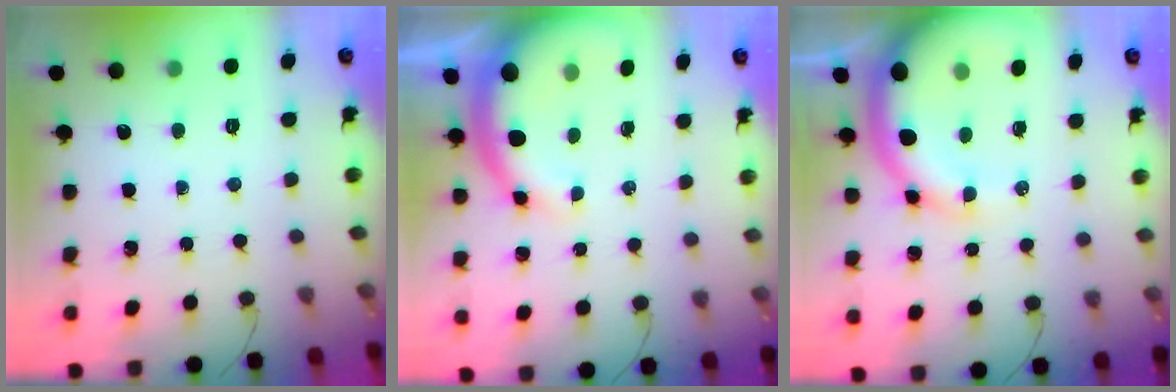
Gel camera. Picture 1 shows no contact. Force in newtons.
{"total": 9.8, "press": 9.6, "slide": 2.0}
{"total": 15.4, "press": 15.0, "slide": 3.4}